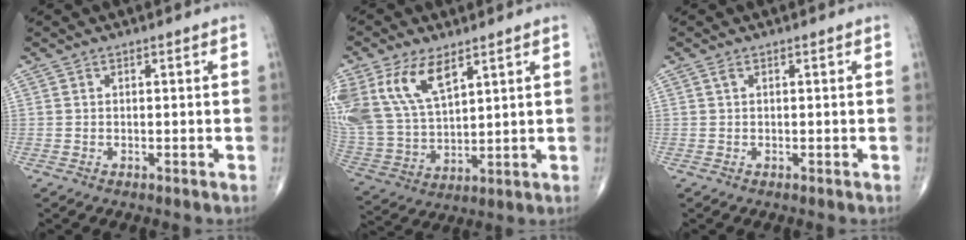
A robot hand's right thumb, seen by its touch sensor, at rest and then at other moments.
{"total": 16.1, "force": [8.2, 8.2, 11.1], "torque": [-0.228, -0.022, 0.172]}
{"total": 0.6, "force": [0.2, 0.2, 0.5], "torque": [-0.015, 0.005, 0.003]}